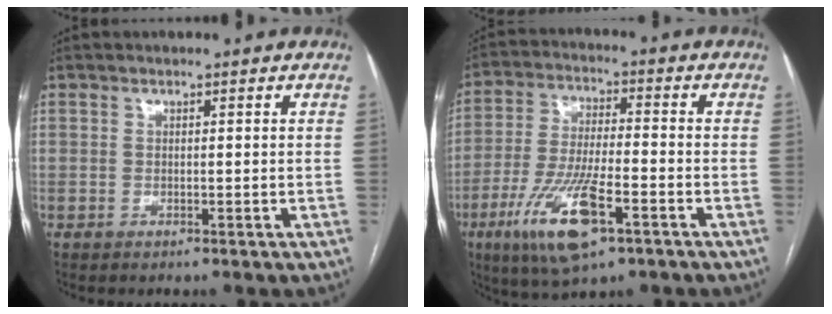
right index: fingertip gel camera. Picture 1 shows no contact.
{"total": 13.4, "force": [-6.5, 3.0, 11.4], "torque": [-0.233, -0.019, -0.110]}